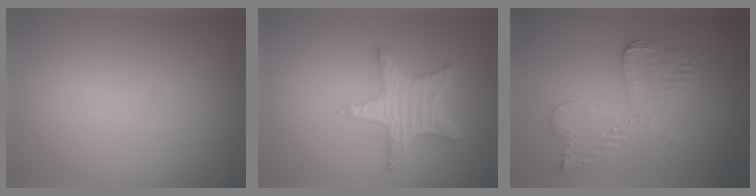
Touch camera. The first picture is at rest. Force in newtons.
{"total": 5.1, "press": 4.0, "slide": 3.1}
{"total": 3.9, "press": 3.3, "slide": 2.0}